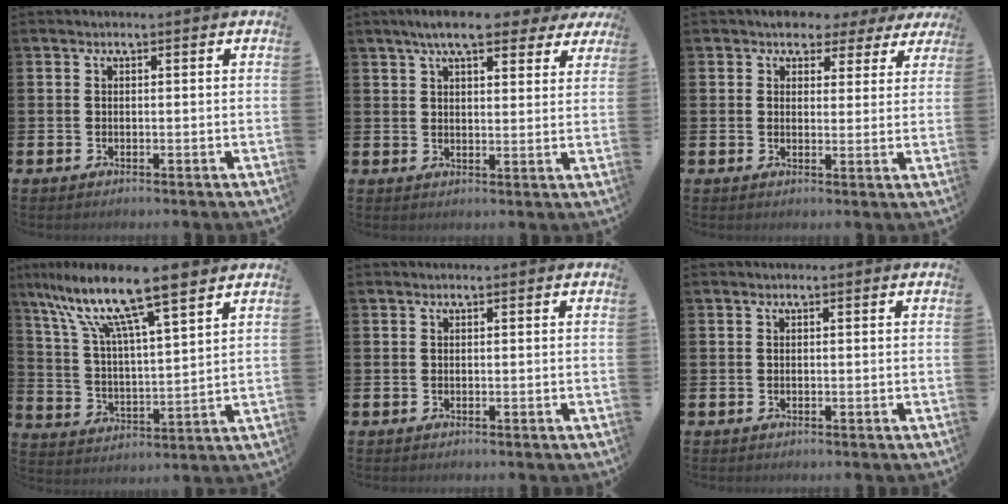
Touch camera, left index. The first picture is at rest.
{"total": 7.8, "force": [6.5, 1.9, 3.9], "torque": [-0.074, -0.014, 0.113]}
{"total": 4.0, "force": [3.1, 2.5, 0.4], "torque": [-0.013, -0.012, 0.053]}
{"total": 12.4, "force": [10.1, 1.4, 7.1], "torque": [-0.168, -0.049, 0.171]}
{"total": 0.0}
{"total": 0.0}